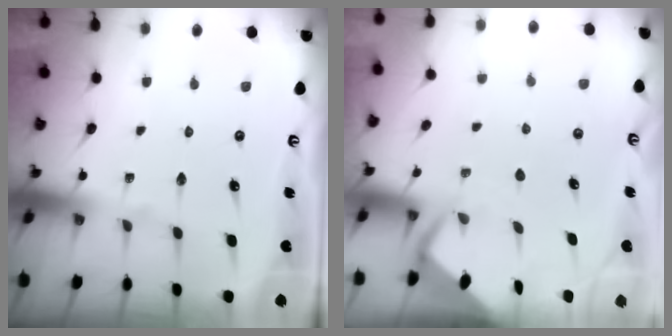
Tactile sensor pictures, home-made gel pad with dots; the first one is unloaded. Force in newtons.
{"total": 2.6, "press": 2.6, "slide": 0.3}